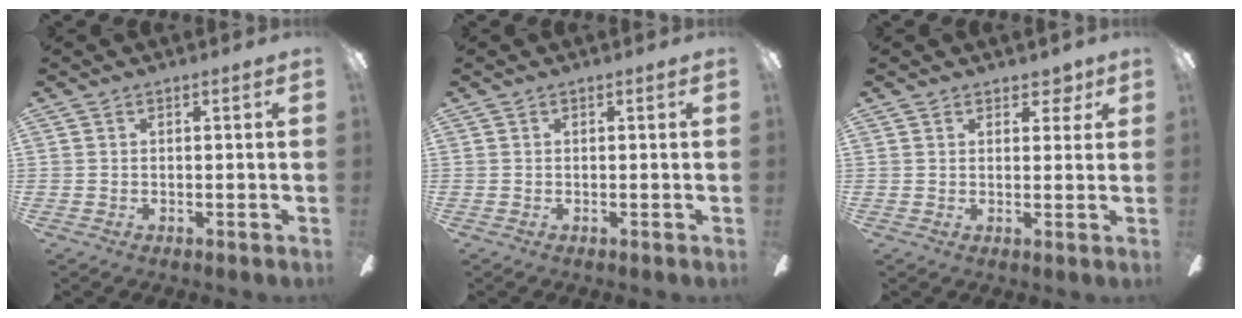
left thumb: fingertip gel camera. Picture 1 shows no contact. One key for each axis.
{"total": 0.0}
{"total": 3.8, "fx": 2.6, "fy": 2.4, "fz": 1.5, "tx": -0.010, "ty": -0.003, "tz": 0.043}